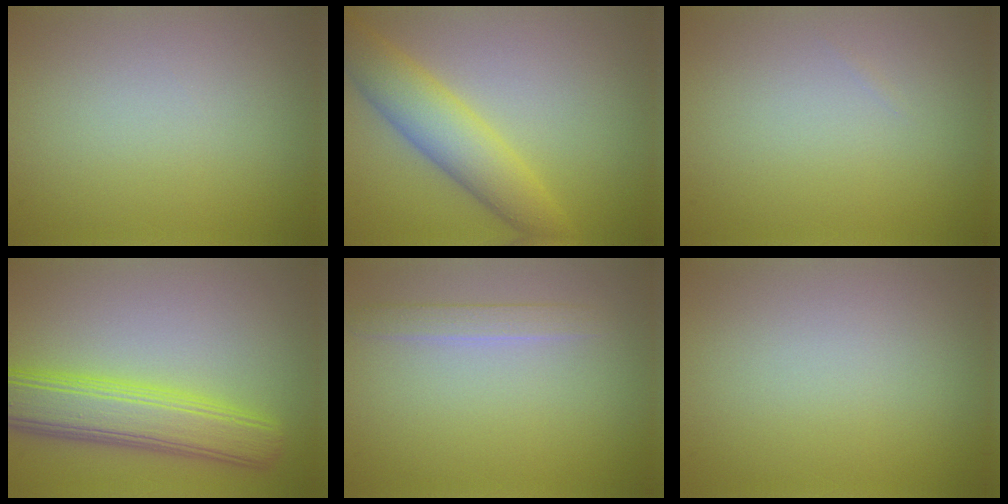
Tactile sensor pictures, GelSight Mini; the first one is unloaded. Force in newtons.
{"total": 5.4, "press": 5.4, "slide": 0.1}
{"total": 0.0}
{"total": 6.8, "press": 6.8, "slide": 0.1}
{"total": 1.5, "press": 1.5, "slide": 0.1}
{"total": 0.0}